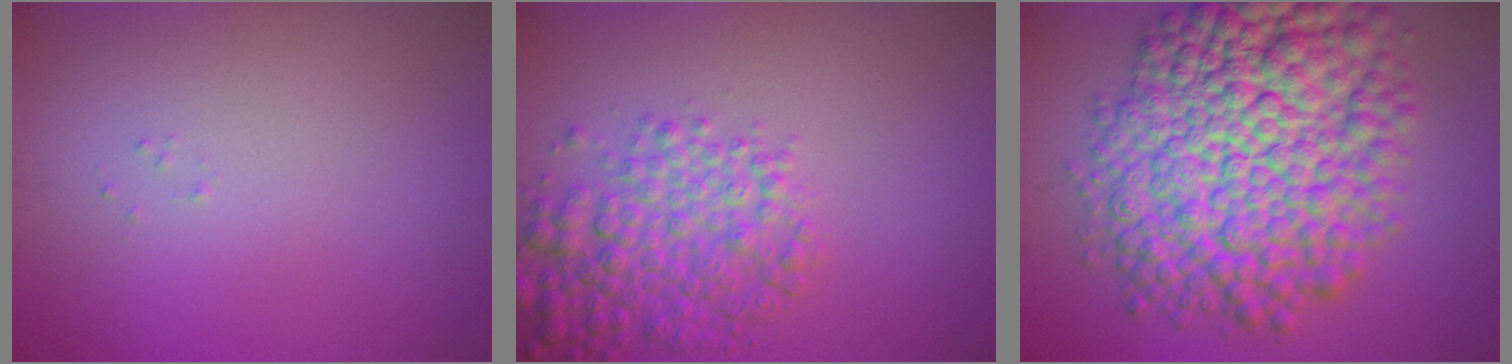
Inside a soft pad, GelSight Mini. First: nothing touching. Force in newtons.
{"total": 5.0, "press": 5.0, "slide": 0.1}
{"total": 14.0, "press": 14.0, "slide": 0.2}